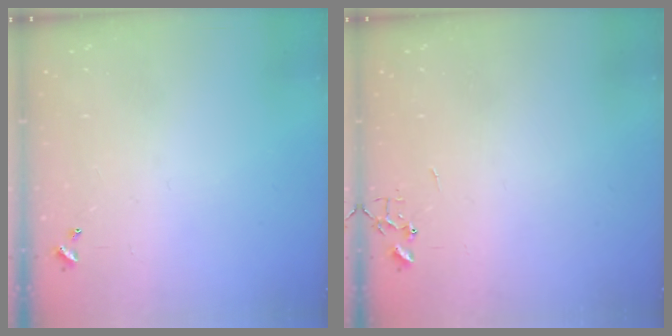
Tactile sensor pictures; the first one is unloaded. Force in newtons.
{"total": 0.0}